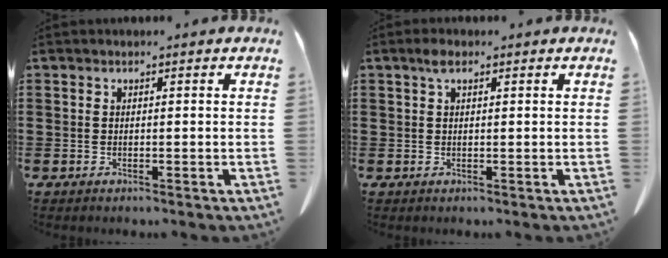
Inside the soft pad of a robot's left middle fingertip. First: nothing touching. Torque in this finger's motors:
{"motor_torque": [1.25, 0.89, 0.12, 0.04]}